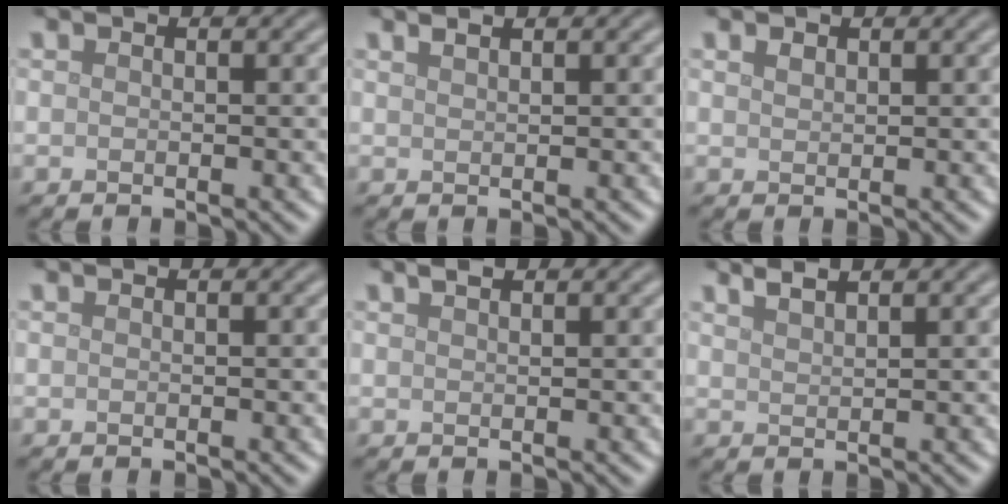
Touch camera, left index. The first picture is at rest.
{"total": 1.0, "force": [0.8, 0.3, 0.5], "torque": [-0.002, 0.002, 0.009]}
{"total": 0.8, "force": [0.6, 0.4, 0.3], "torque": [-0.008, 0.000, 0.013]}
{"total": 0.0}
{"total": 0.8, "force": [0.7, 0.2, 0.4], "torque": [-0.006, 0.002, 0.013]}
{"total": 2.0, "force": [1.6, 0.5, 0.9], "torque": [-0.004, 0.005, 0.020]}